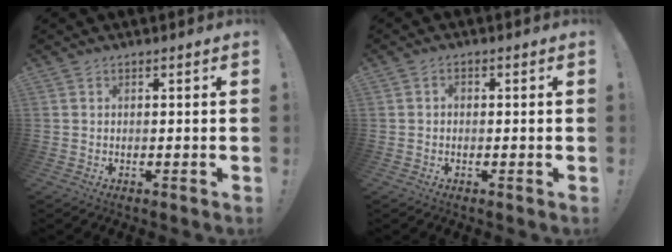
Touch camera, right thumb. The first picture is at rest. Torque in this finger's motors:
{"motor_torque": [0.22, 0.17, 0.20, -0.08, -0.01]}